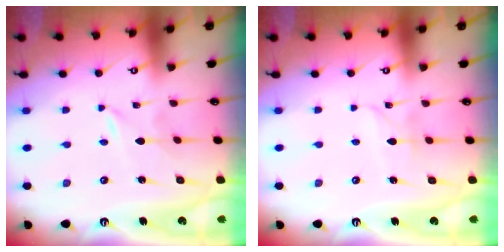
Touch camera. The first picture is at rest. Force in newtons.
{"total": 3.0, "press": 3.0, "slide": 0.3}